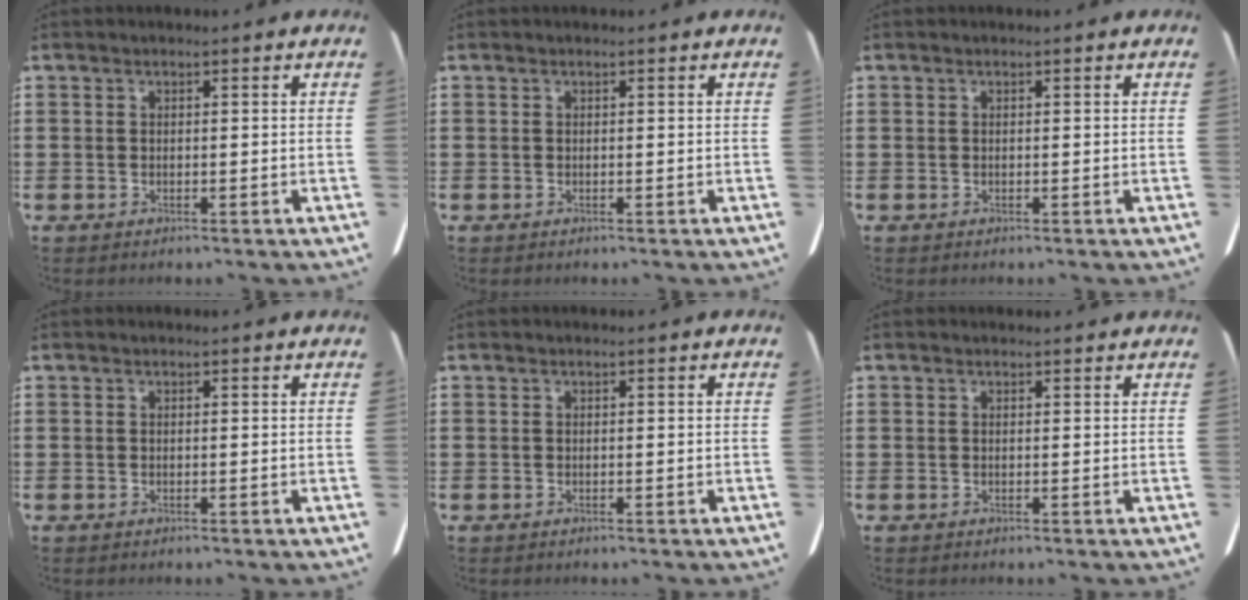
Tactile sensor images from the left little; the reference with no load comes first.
{"total": 0.0}
{"total": 0.0}
{"total": 0.0}
{"total": 0.0}
{"total": 0.5, "force": [0.4, 0.2, 0.2], "torque": [0.003, 0.000, 0.006]}